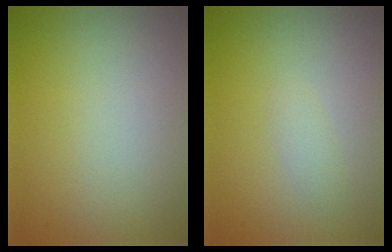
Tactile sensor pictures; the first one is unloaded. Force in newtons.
{"total": 0.8, "press": 0.8, "slide": 0.1}